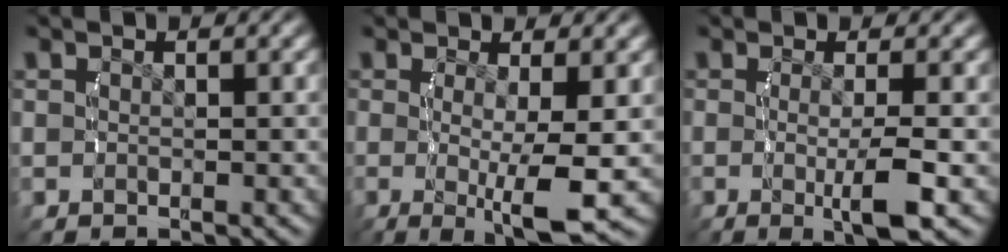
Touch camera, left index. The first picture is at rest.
{"total": 5.7, "force": [-1.2, 0.6, 5.6], "torque": [-0.090, -0.020, -0.009]}
{"total": 4.0, "force": [-1.0, 0.1, 3.9], "torque": [-0.064, -0.012, -0.013]}